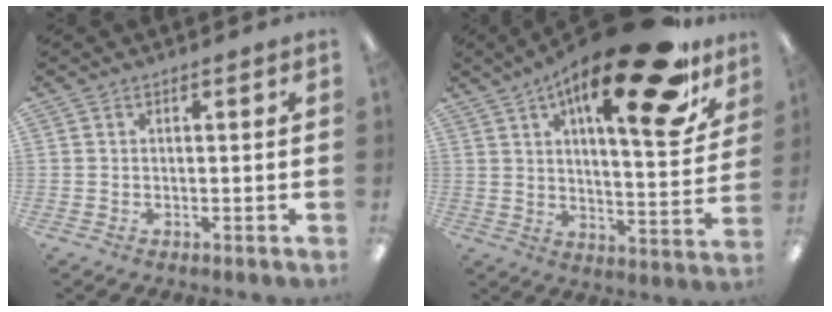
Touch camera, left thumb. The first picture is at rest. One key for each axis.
{"total": 24.3, "fx": 14.9, "fy": 7.0, "fz": 17.9, "tx": -0.260, "ty": -0.087, "tz": 0.230}